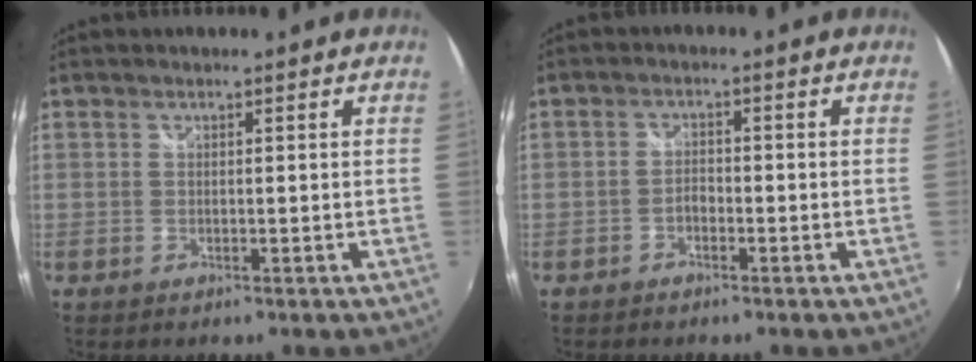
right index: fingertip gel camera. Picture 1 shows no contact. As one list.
[{"total": 2.0, "force": [-1.5, 0.9, 0.9], "torque": [-0.021, 0.004, -0.028]}]